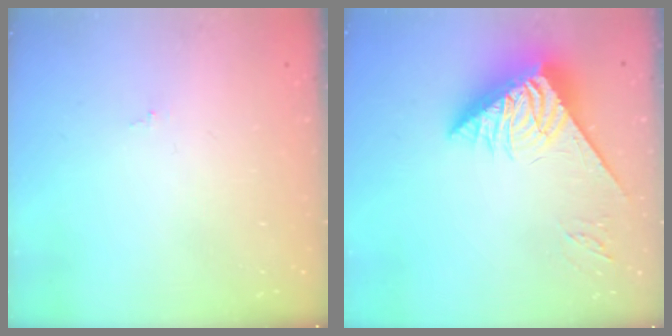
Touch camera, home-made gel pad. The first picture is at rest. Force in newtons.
{"total": 8.0, "press": 7.5, "slide": 3.0}